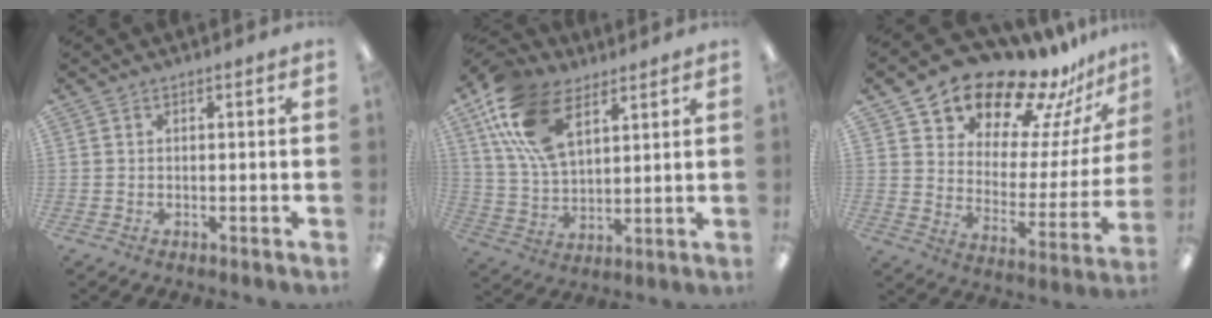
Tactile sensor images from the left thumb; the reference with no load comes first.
{"total": 17.3, "force": [8.9, 9.5, 11.4], "torque": [-0.251, -0.013, 0.164]}
{"total": 17.8, "force": [15.1, 7.8, 5.1], "torque": [-0.085, -0.126, 0.261]}